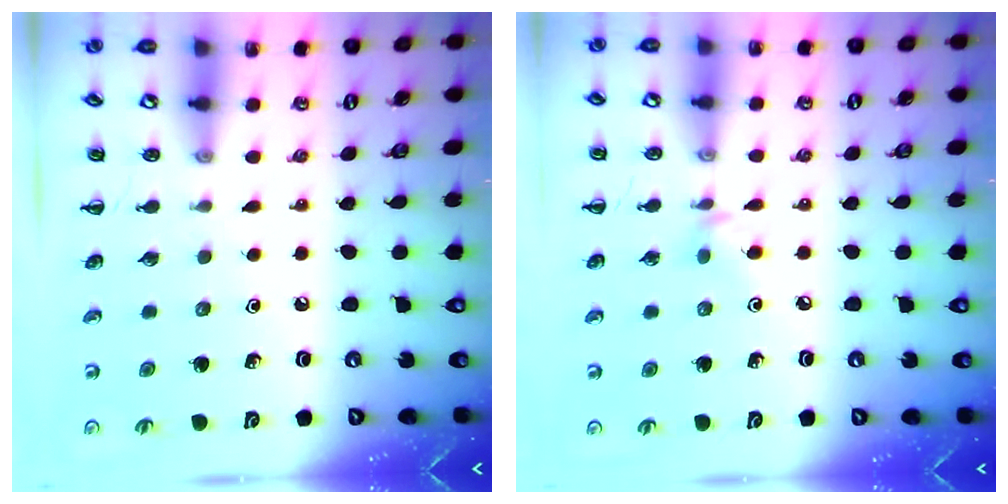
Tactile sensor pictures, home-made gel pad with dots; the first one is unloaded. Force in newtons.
{"total": 4.2, "press": 3.9, "slide": 1.5}